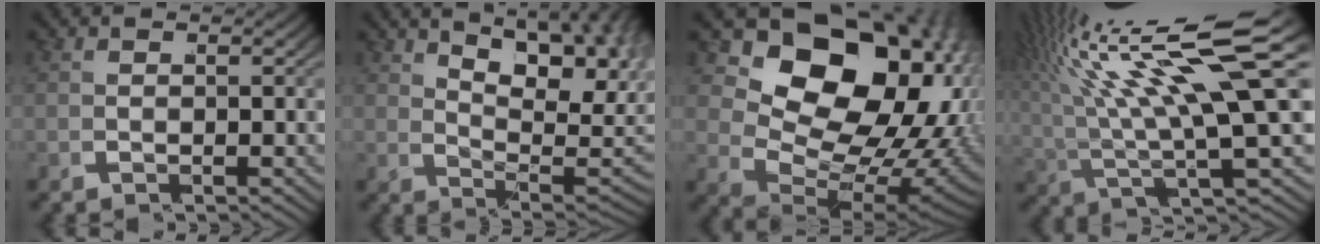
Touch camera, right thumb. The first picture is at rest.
{"total": 11.4, "force": [3.6, 6.4, 8.8], "torque": [-0.118, -0.008, 0.064]}
{"total": 21.9, "force": [1.0, 14.9, 16.0], "torque": [-0.290, -0.053, 0.043]}
{"total": 11.6, "force": [4.3, 4.3, 9.9], "torque": [-0.141, 0.007, 0.075]}